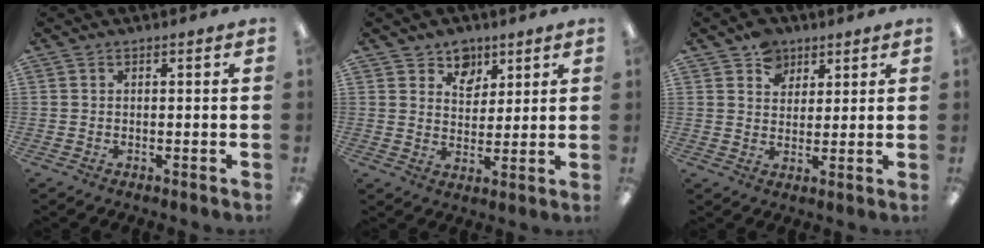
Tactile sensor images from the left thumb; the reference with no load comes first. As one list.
[{"total": 6.9, "force": [4.8, 4.9, 0.7], "torque": [-0.010, -0.032, 0.088]}, {"total": 6.9, "force": [4.4, 5.1, 1.4], "torque": [-0.019, -0.014, 0.080]}]